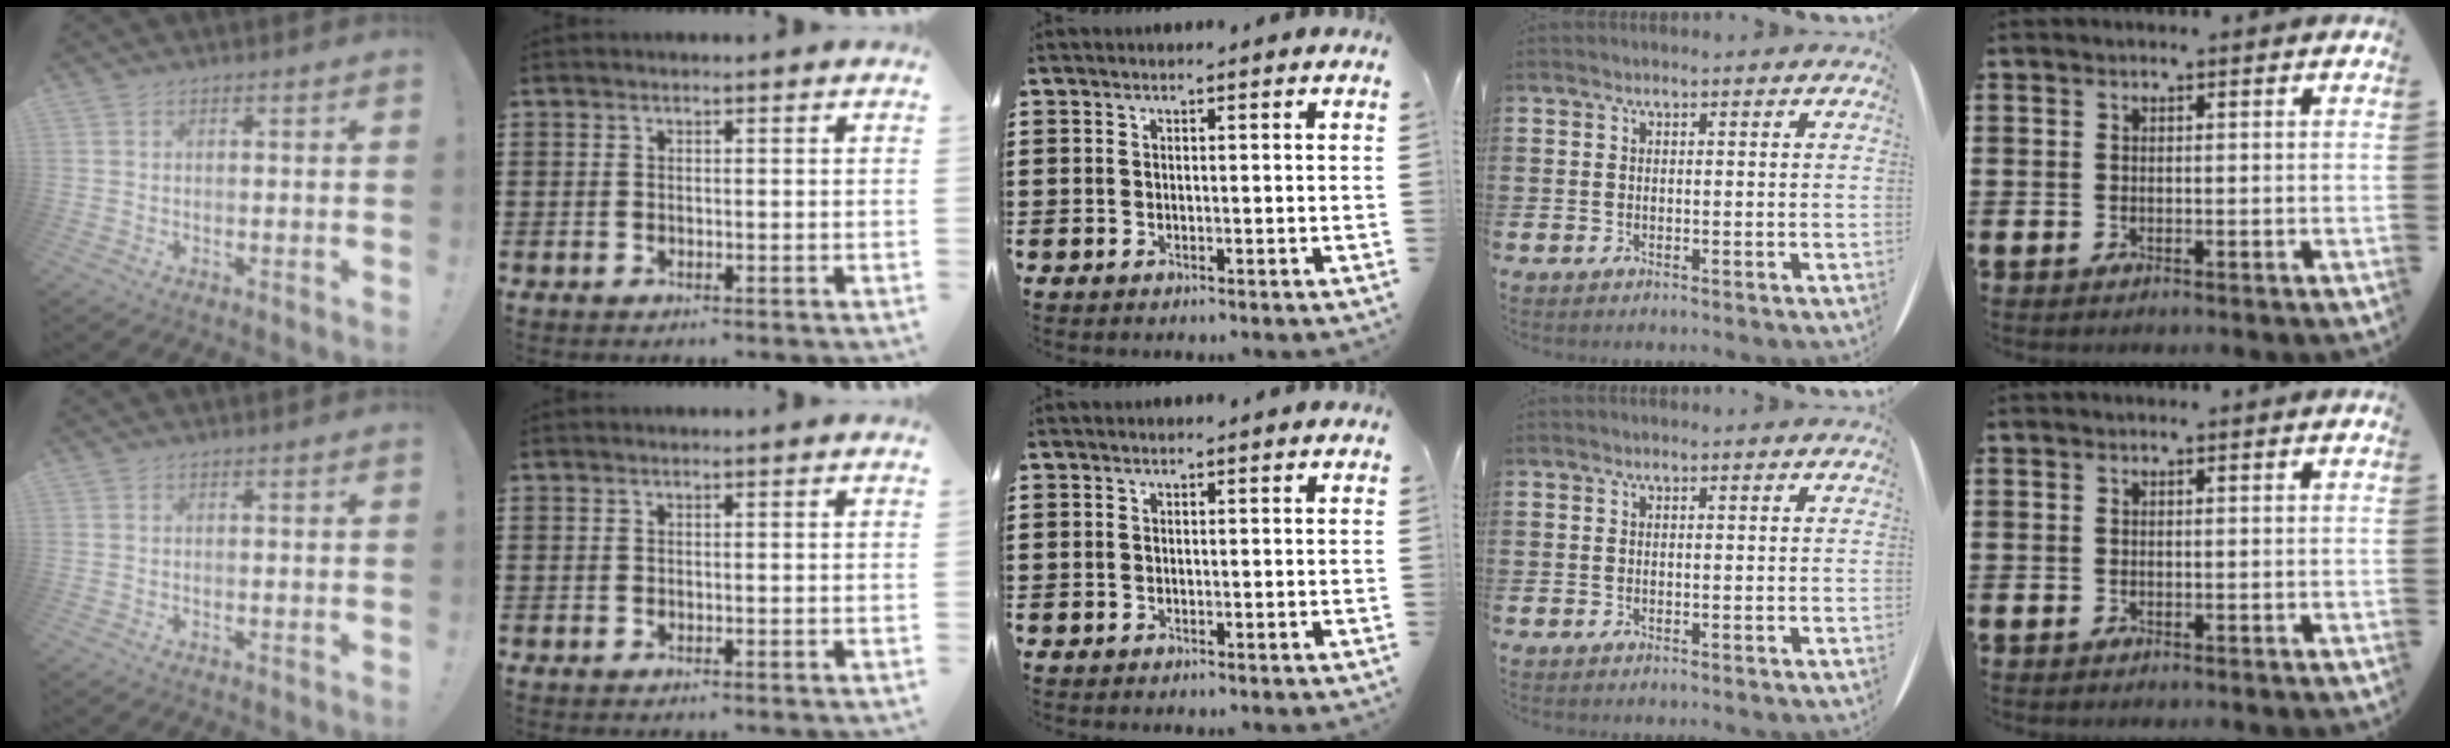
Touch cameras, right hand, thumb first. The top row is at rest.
{}